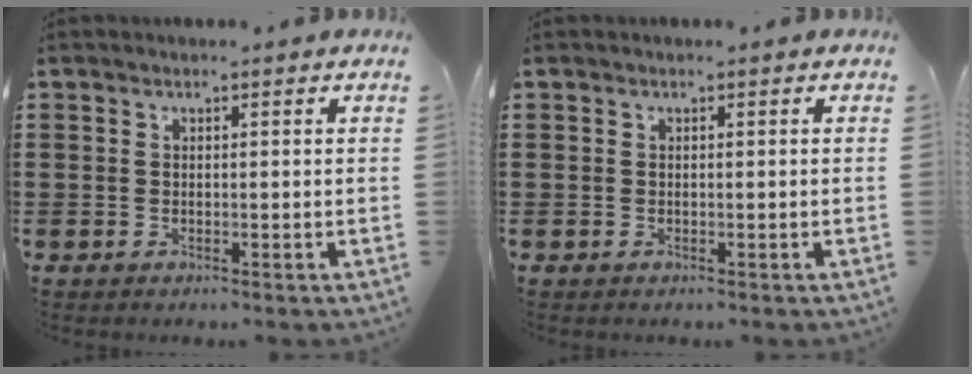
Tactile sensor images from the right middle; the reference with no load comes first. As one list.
[{"total": 0.0}]